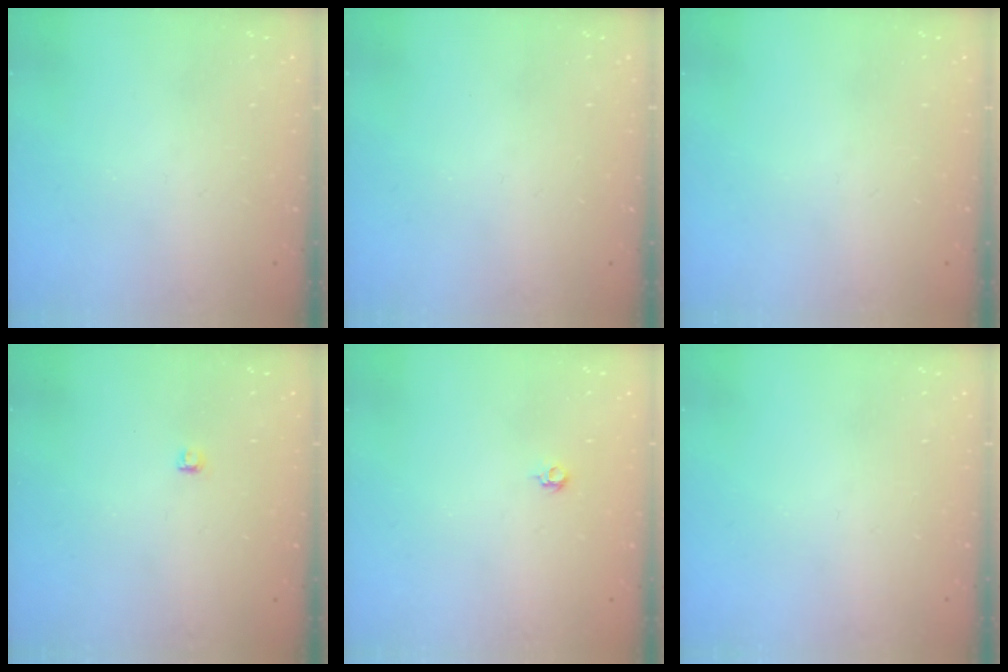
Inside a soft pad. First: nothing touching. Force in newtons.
{"total": 0.0}
{"total": 0.0}
{"total": 2.8, "press": 2.7, "slide": 0.3}
{"total": 3.7, "press": 3.6, "slide": 0.8}
{"total": 0.0}